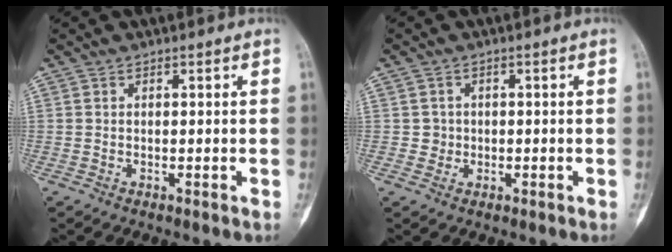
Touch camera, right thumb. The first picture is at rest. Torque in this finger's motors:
{"motor_torque": [0.33, 0.12, 0.50, 0.08, -0.03]}